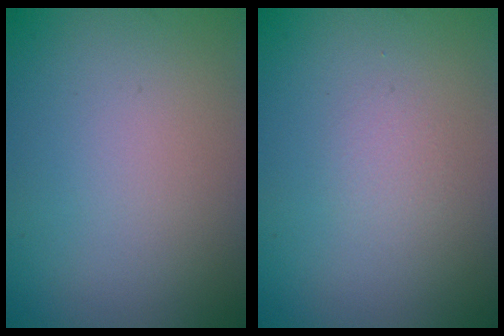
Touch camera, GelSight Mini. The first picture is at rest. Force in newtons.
{"total": 0.9, "press": 0.9, "slide": 0.1}